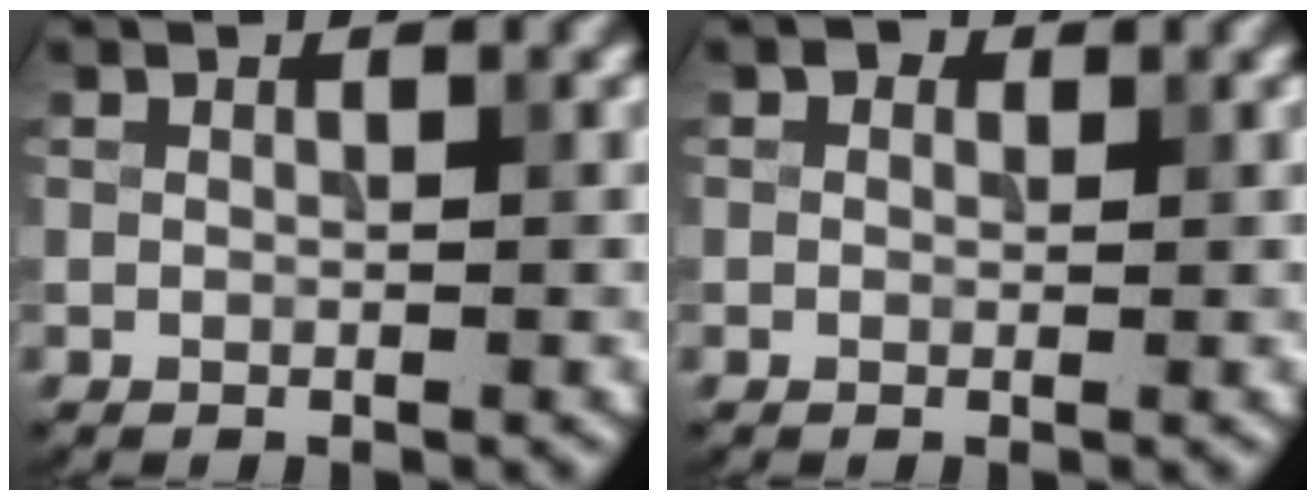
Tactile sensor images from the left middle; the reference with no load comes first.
{"total": 1.1, "force": [0.6, 0.7, 0.6], "torque": [-0.008, -0.002, 0.001]}